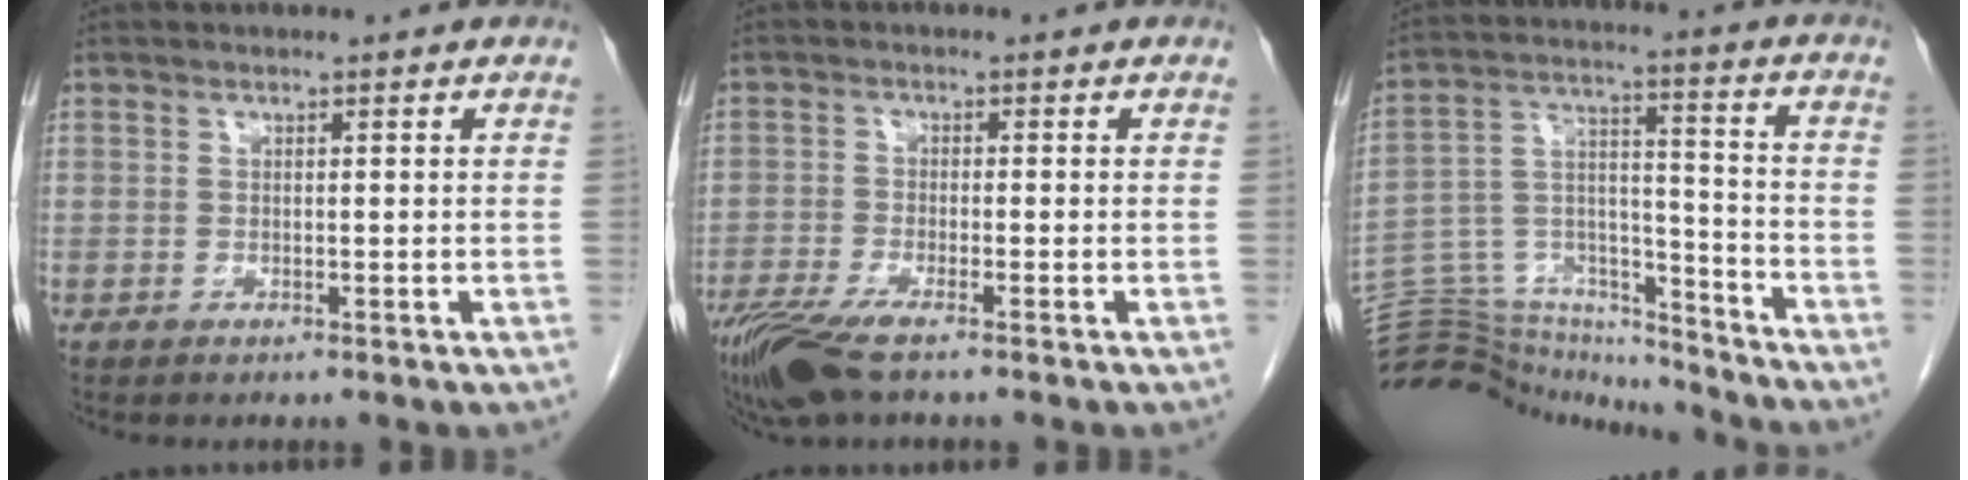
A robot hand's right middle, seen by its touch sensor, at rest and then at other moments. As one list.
[{"total": 7.6, "force": [-5.4, 1.2, 5.2], "torque": [-0.100, -0.020, -0.101]}, {"total": 21.4, "force": [-20.6, 3.8, 4.0], "torque": [-0.103, 0.032, -0.326]}]